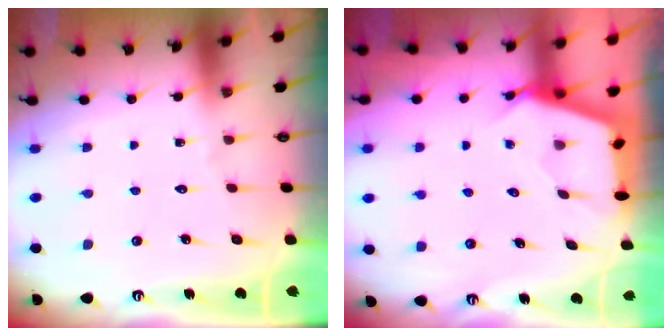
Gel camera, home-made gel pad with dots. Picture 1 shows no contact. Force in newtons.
{"total": 2.7, "press": 2.7, "slide": 0.3}